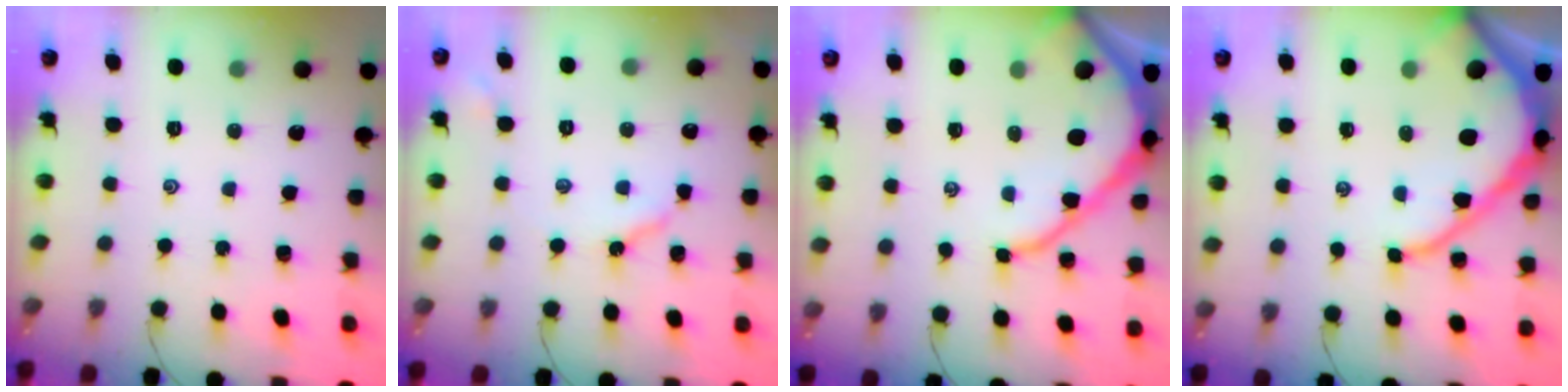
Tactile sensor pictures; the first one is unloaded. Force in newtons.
{"total": 4.4, "press": 4.3, "slide": 0.6}
{"total": 11.2, "press": 11.1, "slide": 1.2}
{"total": 12.9, "press": 12.9, "slide": 1.1}